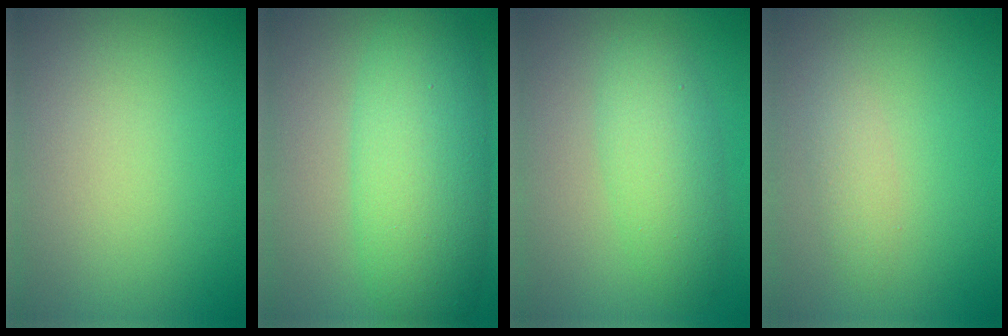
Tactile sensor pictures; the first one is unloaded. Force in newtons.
{"total": 7.8, "press": 7.8, "slide": 0.2}
{"total": 4.0, "press": 4.0, "slide": 0.2}
{"total": 1.3, "press": 1.3, "slide": 0.1}